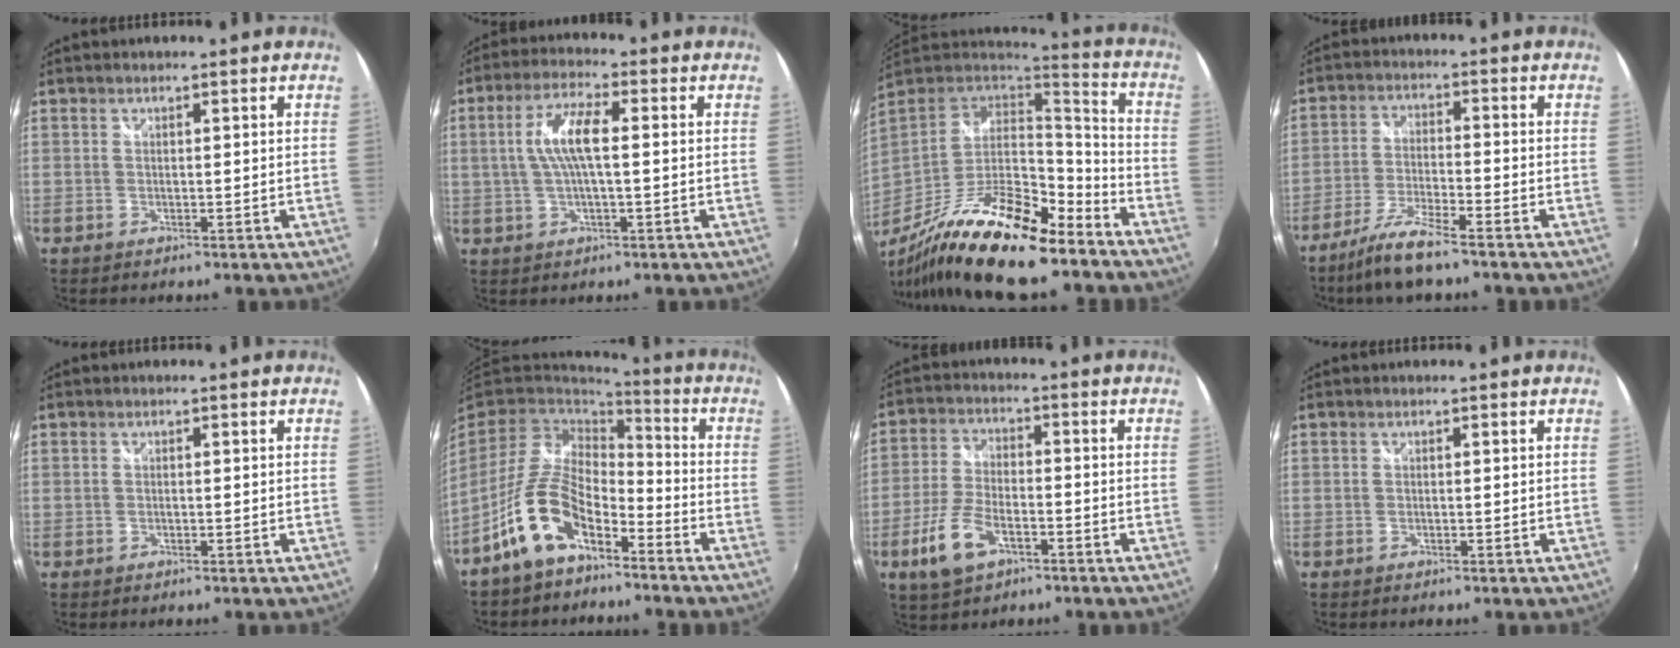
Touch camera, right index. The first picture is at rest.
{"total": 7.8, "force": [0.6, 2.1, 7.5], "torque": [-0.148, 0.008, 0.015]}
{"total": 23.9, "force": [-16.5, 6.1, 16.3], "torque": [-0.299, -0.038, -0.282]}
{"total": 8.2, "force": [-6.5, 0.5, 5.0], "torque": [-0.116, -0.008, -0.124]}
{"total": 0.0}
{"total": 13.4, "force": [-7.6, 6.7, 8.8], "torque": [-0.185, 0.005, -0.143]}
{"total": 9.6, "force": [-4.7, 4.7, 6.9], "torque": [-0.156, -0.005, -0.086]}
{"total": 0.0}